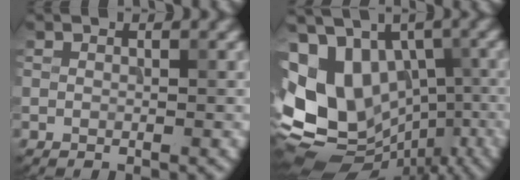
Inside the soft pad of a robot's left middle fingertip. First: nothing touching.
{"total": 12.9, "force": [-1.3, 9.8, 8.3], "torque": [-0.139, -0.002, -0.005]}